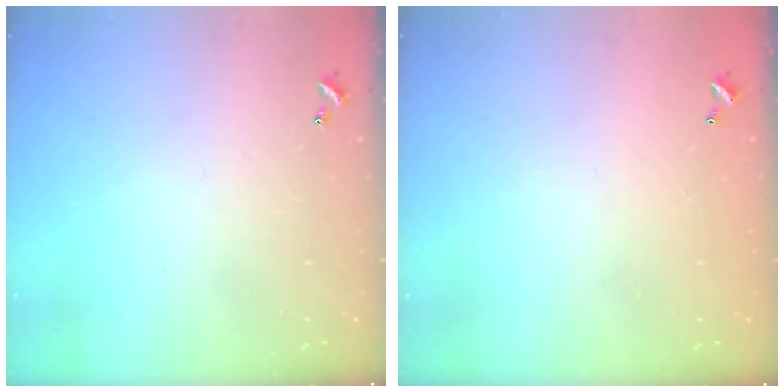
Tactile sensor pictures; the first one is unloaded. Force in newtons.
{"total": 2.6, "press": 2.6, "slide": 0.0}